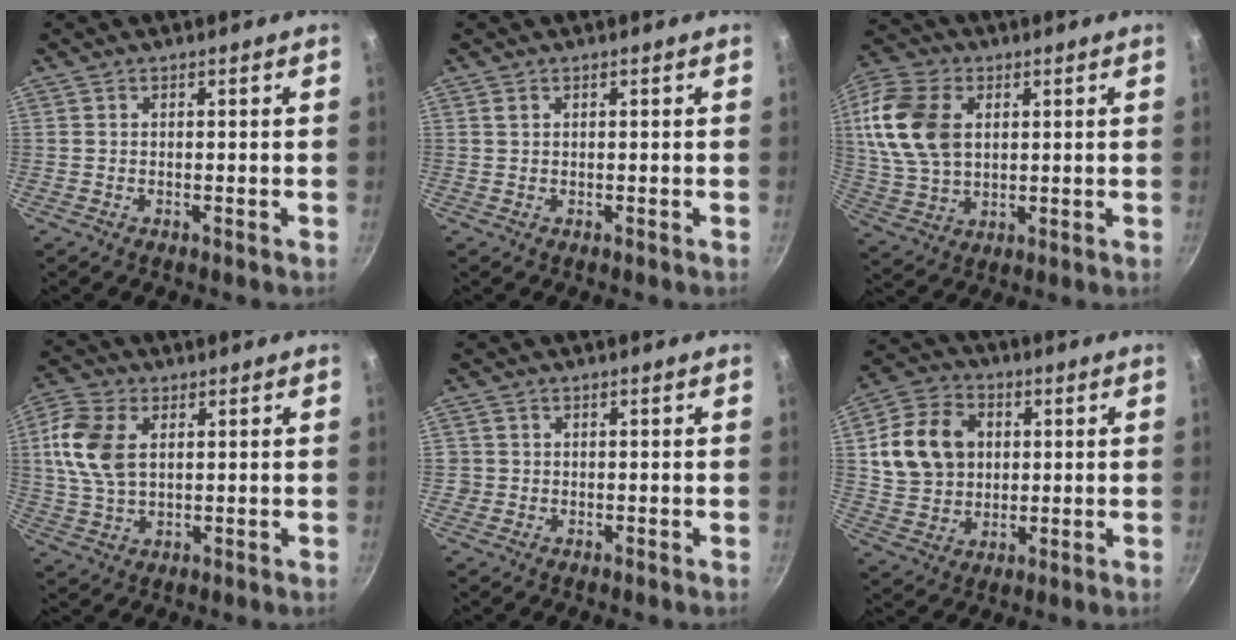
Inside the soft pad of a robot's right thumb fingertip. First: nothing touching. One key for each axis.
{"total": 0.5, "fx": 0.3, "fy": 0.3, "fz": 0.3, "tx": -0.006, "ty": -0.001, "tz": 0.007}
{"total": 16.2, "fx": 3.2, "fy": 11.1, "fz": 11.3, "tx": -0.213, "ty": 0.002, "tz": 0.062}
{"total": 11.0, "fx": 2.4, "fy": 7.0, "fz": 8.2, "tx": -0.161, "ty": 0.002, "tz": 0.041}
{"total": 1.5, "fx": -0.3, "fy": 1.4, "fz": 0.2, "tx": 0.003, "ty": 0.006, "tz": -0.003}
{"total": 14.4, "fx": 2.7, "fy": 11.6, "fz": 8.1, "tx": -0.129, "ty": 0.004, "tz": 0.049}